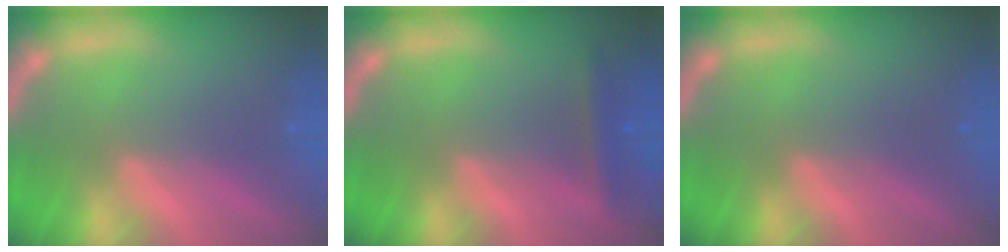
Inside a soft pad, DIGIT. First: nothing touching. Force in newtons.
{"total": 1.9}
{"total": 0.0}